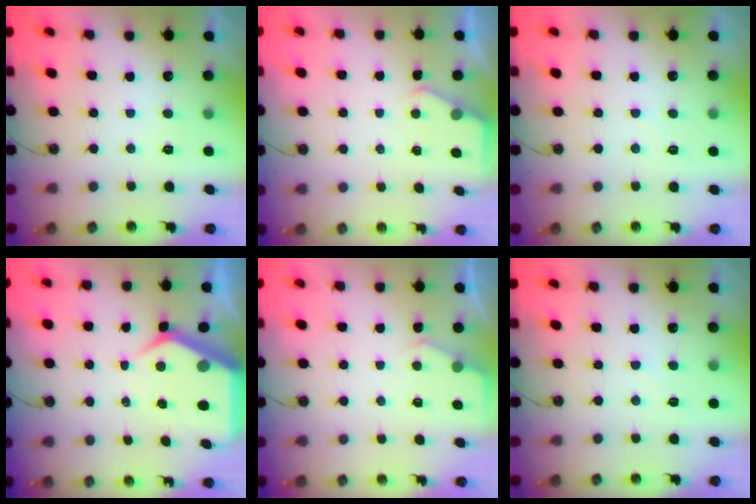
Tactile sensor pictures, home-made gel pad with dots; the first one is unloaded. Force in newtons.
{"total": 2.3, "press": 2.3, "slide": 0.3}
{"total": 3.5, "press": 3.5, "slide": 0.2}
{"total": 8.8, "press": 8.8, "slide": 0.9}
{"total": 4.1, "press": 4.1, "slide": 0.6}
{"total": 2.9, "press": 2.9, "slide": 0.4}